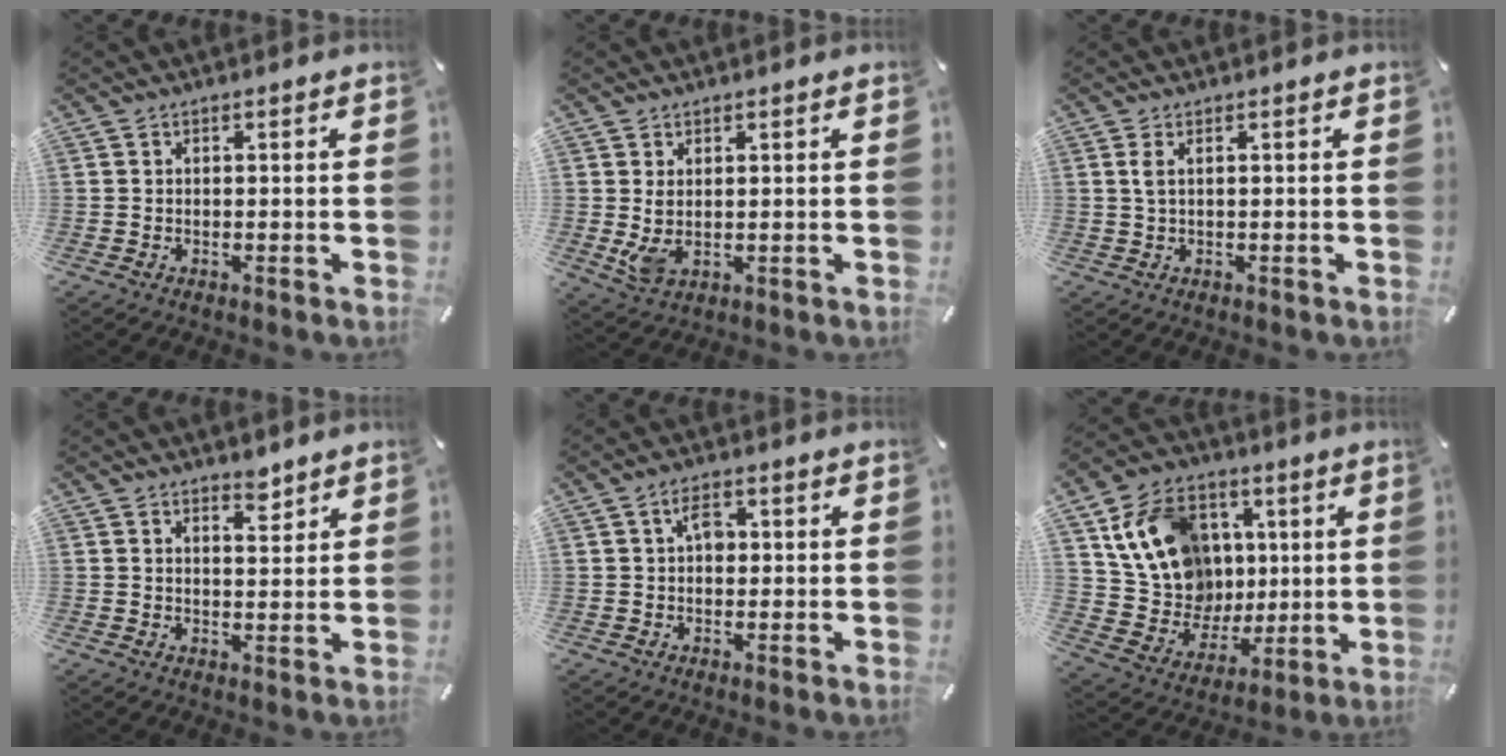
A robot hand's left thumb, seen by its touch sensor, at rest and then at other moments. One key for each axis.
{"total": 4.3, "fx": 1.2, "fy": 2.9, "fz": 3.0, "tx": -0.062, "ty": -0.006, "tz": 0.020}
{"total": 2.0, "fx": 0.5, "fy": 0.5, "fz": 1.9, "tx": -0.038, "ty": 0.002, "tz": 0.008}
{"total": 3.7, "fx": 3.2, "fy": 1.5, "fz": 1.0, "tx": 0.008, "ty": -0.027, "tz": 0.053}
{"total": 4.0, "fx": 0.7, "fy": 2.5, "fz": 3.0, "tx": -0.045, "ty": 0.003, "tz": 0.007}
{"total": 18.3, "fx": 5.6, "fy": 15.4, "fz": 8.2, "tx": -0.136, "ty": -0.013, "tz": 0.117}